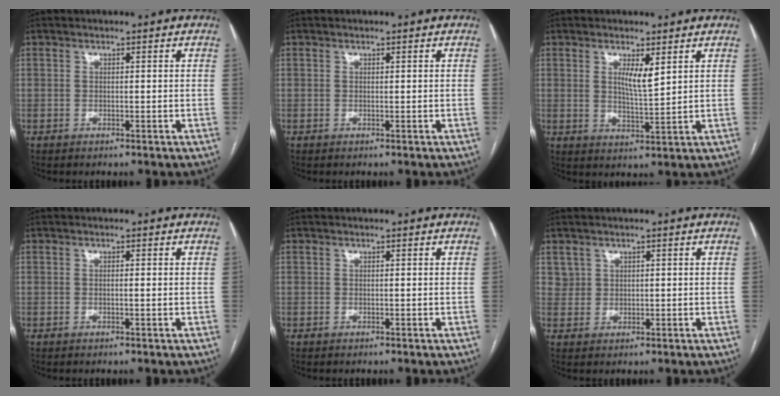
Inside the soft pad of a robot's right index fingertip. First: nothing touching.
{"total": 0.0}
{"total": 4.1, "force": [1.8, 0.6, 3.6], "torque": [-0.066, -0.011, 0.035]}
{"total": 0.6, "force": [-0.1, 0.0, 0.6], "torque": [-0.012, 0.001, -0.001]}
{"total": 0.0}
{"total": 2.3, "force": [1.3, 1.9, -0.1], "torque": [0.017, 0.006, 0.019]}